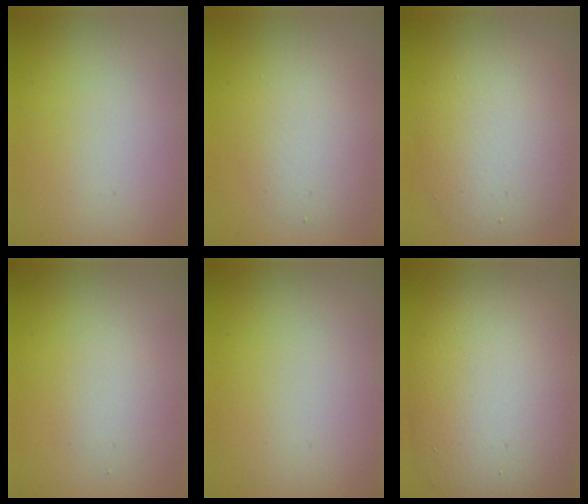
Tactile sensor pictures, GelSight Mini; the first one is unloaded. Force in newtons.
{"total": 3.2, "press": 3.2, "slide": 0.2}
{"total": 5.9, "press": 5.9, "slide": 0.4}
{"total": 1.7, "press": 1.7, "slide": 0.2}
{"total": 0.0}
{"total": 11.7, "press": 11.7, "slide": 0.7}